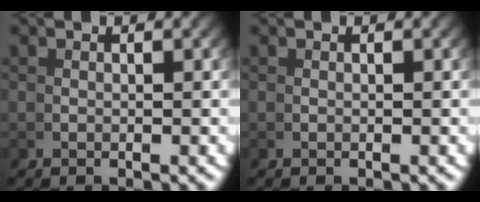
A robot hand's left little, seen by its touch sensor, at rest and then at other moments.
{"total": 0.0}